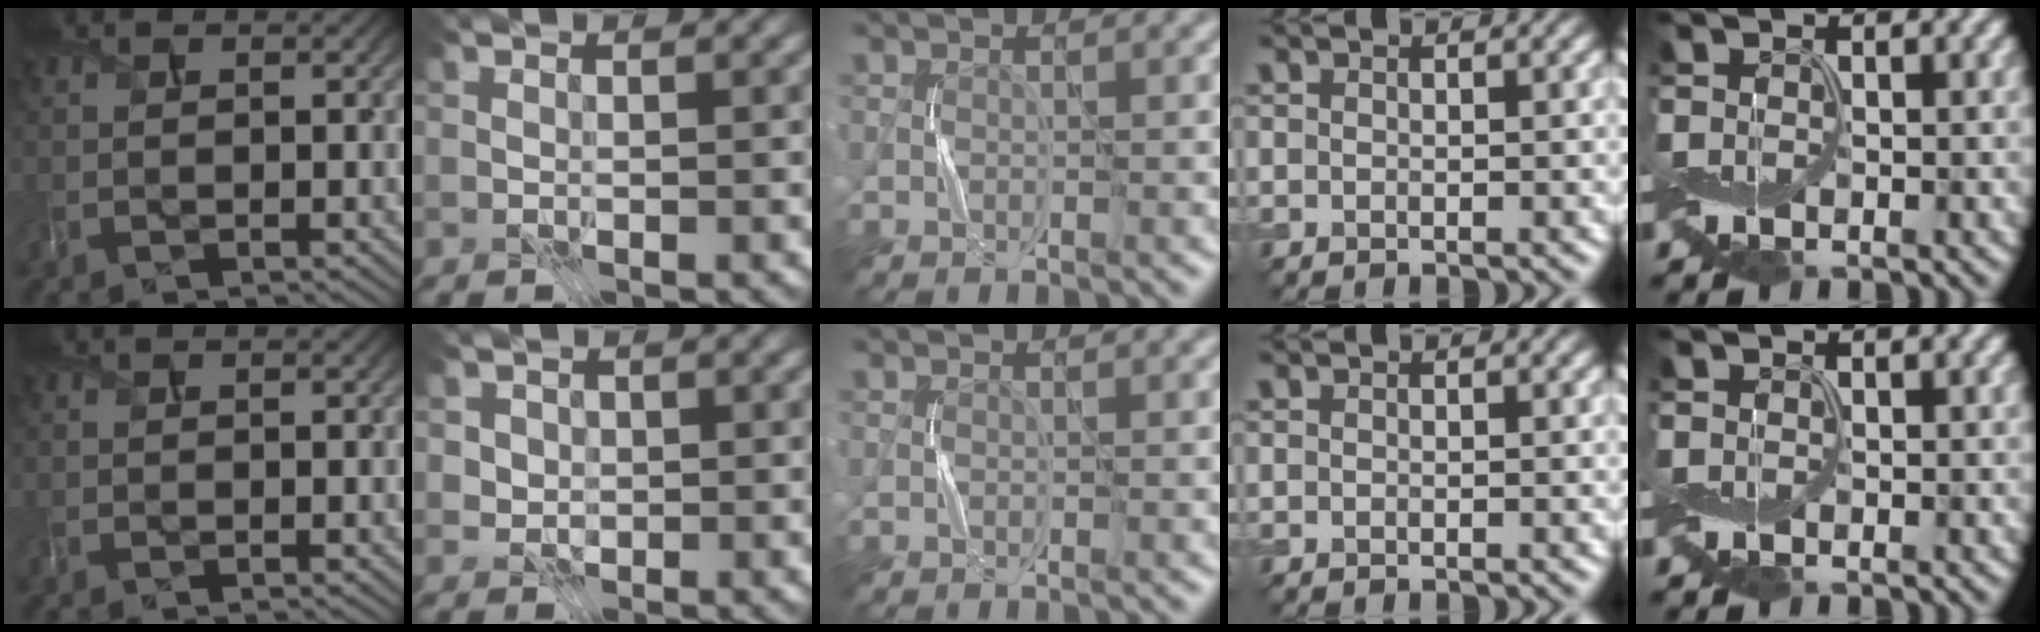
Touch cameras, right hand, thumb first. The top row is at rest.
{"index": {"total": 1.8, "force": [0.5, 1.7, 0.5], "torque": [-0.019, -0.005, 0.023]}}